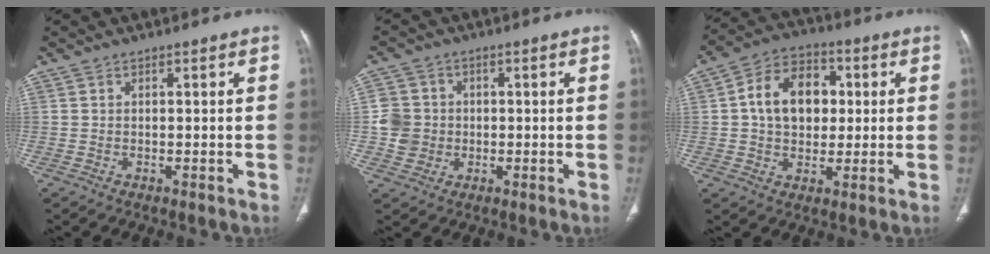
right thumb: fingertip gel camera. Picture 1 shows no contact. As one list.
[{"total": 6.2, "force": [-0.4, 6.0, 1.7], "torque": [-0.012, 0.009, -0.009]}, {"total": 12.8, "force": [1.7, 9.2, 8.6], "torque": [-0.114, 0.013, 0.021]}]